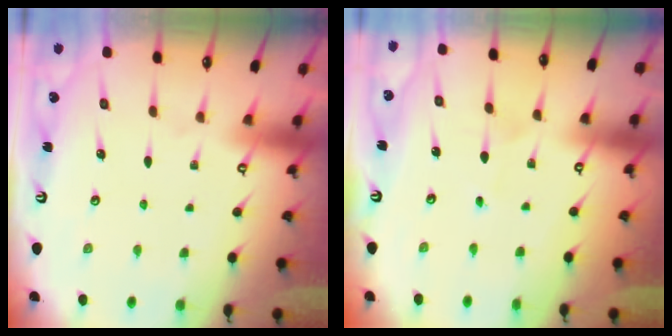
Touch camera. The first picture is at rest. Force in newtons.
{"total": 1.9, "press": 1.9, "slide": 0.2}